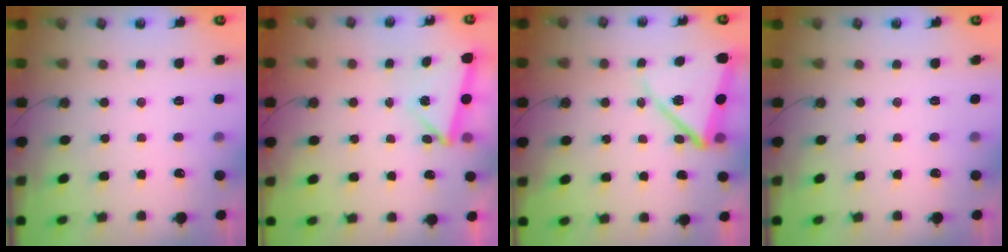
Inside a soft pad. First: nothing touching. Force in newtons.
{"total": 4.0, "press": 3.9, "slide": 0.7}
{"total": 12.5, "press": 12.4, "slide": 1.4}
{"total": 0.0}